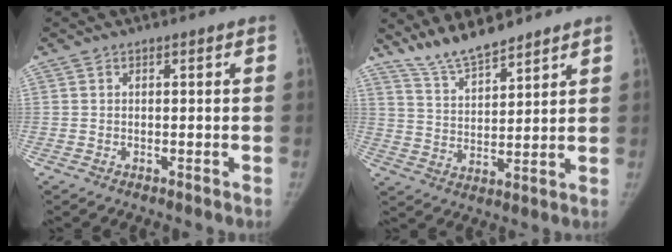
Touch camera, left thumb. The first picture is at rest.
{"total": 8.6, "force": [7.8, 1.8, 3.3], "torque": [-0.050, -0.043, 0.153]}